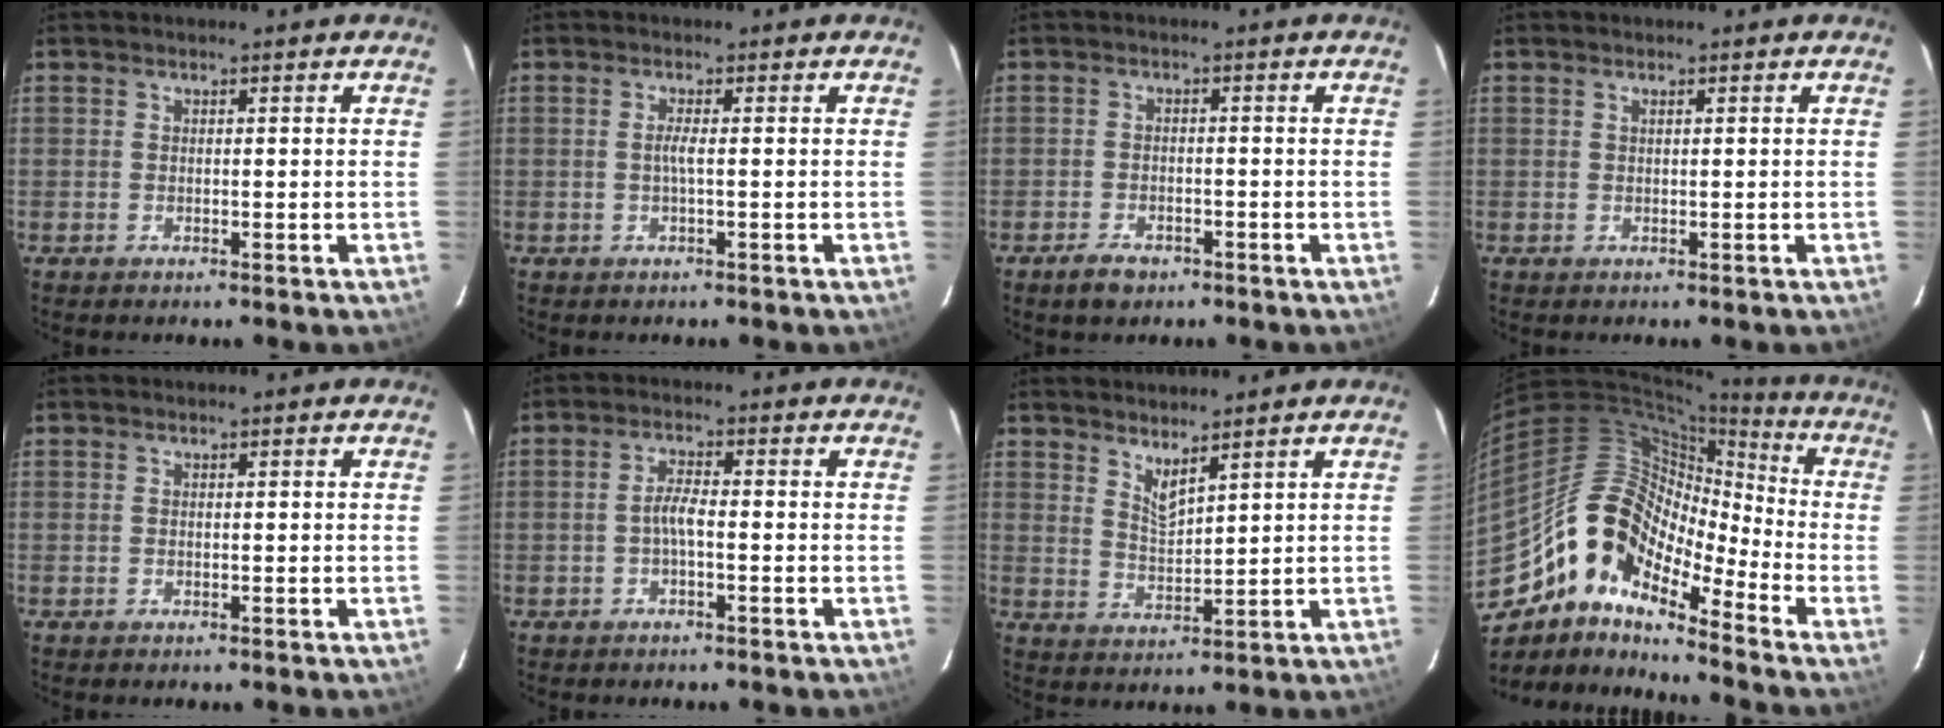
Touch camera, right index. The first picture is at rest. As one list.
[{"total": 1.4, "force": [-0.2, -0.3, 1.3], "torque": [-0.025, -0.001, -0.006]}, {"total": 3.9, "force": [-2.7, 2.1, 1.9], "torque": [-0.046, 0.001, -0.041]}, {"total": 0.0}, {"total": 0.0}, {"total": 2.6, "force": [-1.0, 0.5, 2.4], "torque": [-0.051, 0.007, -0.019]}, {"total": 4.1, "force": [3.4, 0.6, 2.1], "torque": [-0.038, -0.010, 0.060]}, {"total": 15.2, "force": [-10.1, 6.5, 9.4], "torque": [-0.150, 0.007, -0.207]}]